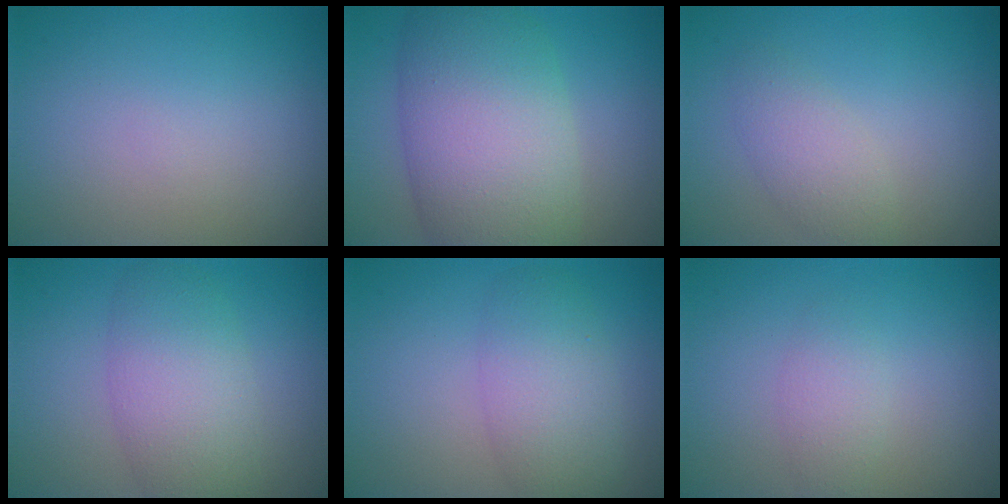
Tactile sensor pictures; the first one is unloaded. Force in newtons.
{"total": 10.9, "press": 10.9, "slide": 0.3}
{"total": 2.4, "press": 2.4, "slide": 0.1}
{"total": 5.2, "press": 5.2, "slide": 0.1}
{"total": 4.4, "press": 4.4, "slide": 0.1}
{"total": 1.6, "press": 1.6, "slide": 0.2}